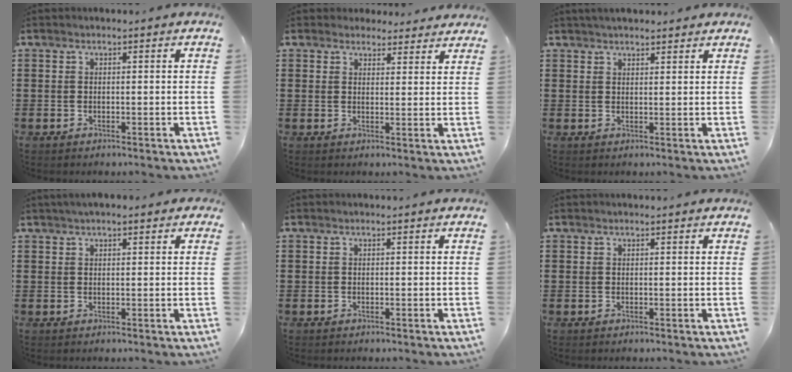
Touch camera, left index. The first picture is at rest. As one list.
[{"total": 3.1, "force": [2.9, 1.1, 0.2], "torque": [-0.005, -0.006, 0.054]}, {"total": 2.2, "force": [2.1, 0.3, 0.6], "torque": [-0.016, 0.004, 0.039]}, {"total": 1.9, "force": [1.3, 0.6, 1.2], "torque": [-0.025, 0.008, 0.023]}, {"total": 0.0}, {"total": 0.0}]